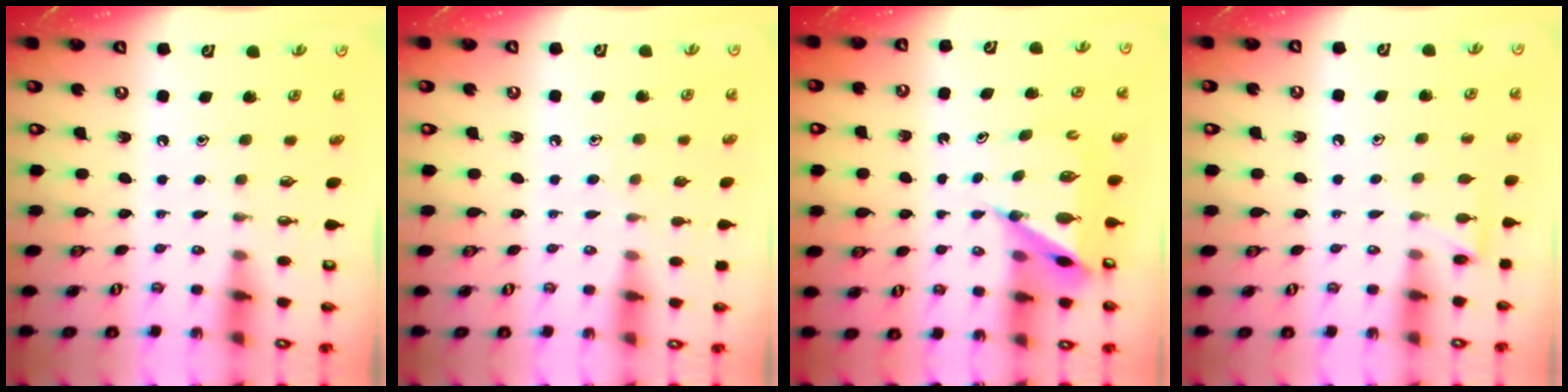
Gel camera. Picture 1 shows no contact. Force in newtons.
{"total": 5.2, "press": 5.2, "slide": 0.6}
{"total": 6.7, "press": 6.7, "slide": 0.5}
{"total": 6.2, "press": 6.2, "slide": 0.6}